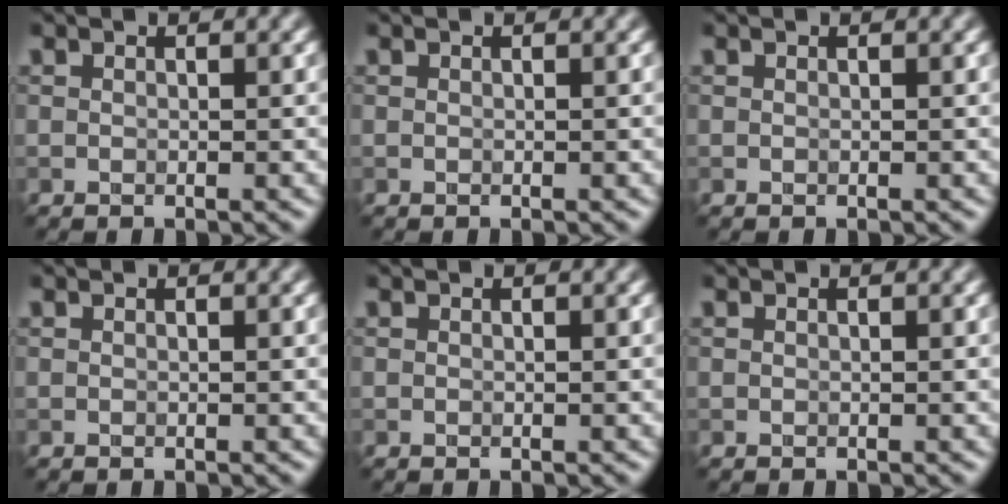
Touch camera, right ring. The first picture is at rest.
{"total": 0.0}
{"total": 0.0}
{"total": 0.0}
{"total": 0.0}
{"total": 0.0}